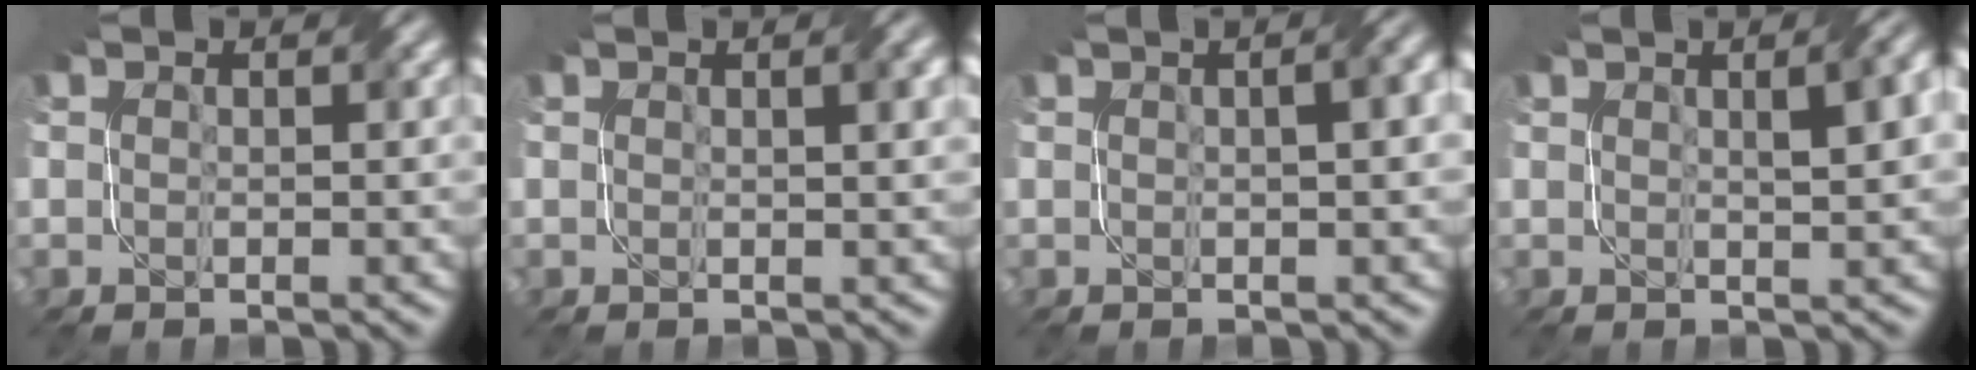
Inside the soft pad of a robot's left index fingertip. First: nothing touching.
{"total": 2.5, "force": [1.2, 0.8, 2.1], "torque": [-0.019, 0.005, 0.015]}
{"total": 5.0, "force": [1.5, 2.3, 4.2], "torque": [-0.028, 0.033, -0.004]}
{"total": 5.4, "force": [1.9, 2.0, 4.7], "torque": [-0.034, 0.024, 0.010]}